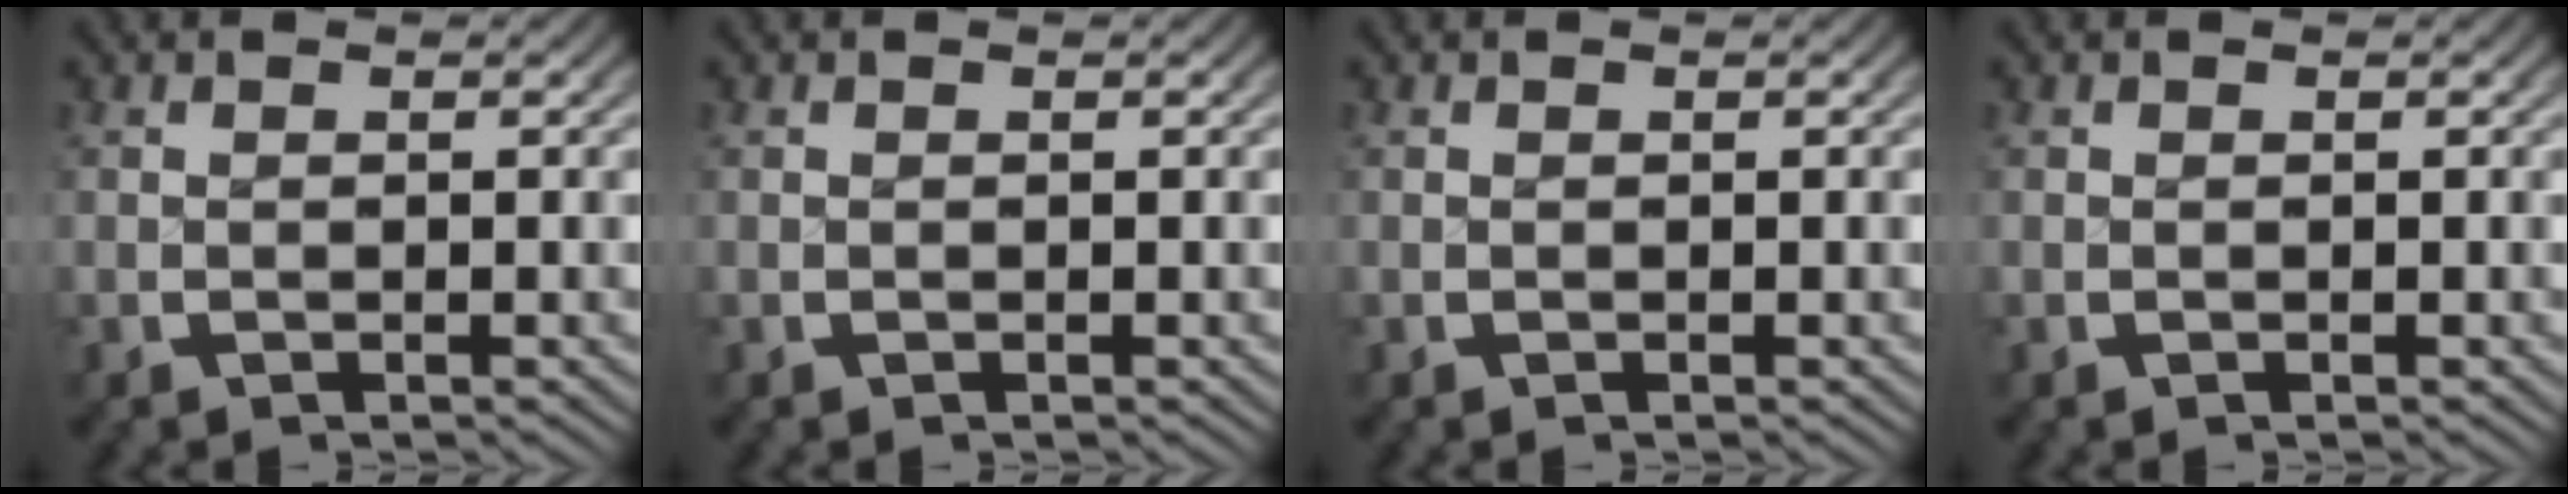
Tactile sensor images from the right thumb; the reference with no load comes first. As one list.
[{"total": 0.0}, {"total": 0.0}, {"total": 0.0}]